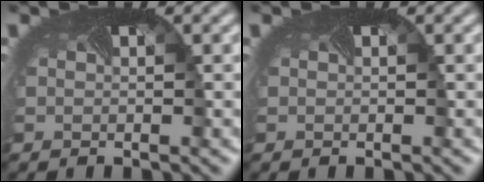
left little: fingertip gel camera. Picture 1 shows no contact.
{"total": 0.0}